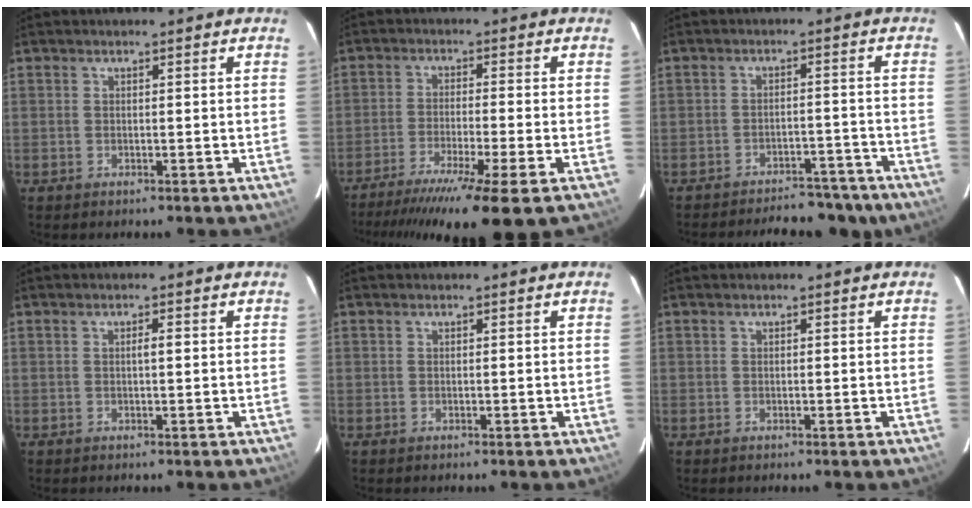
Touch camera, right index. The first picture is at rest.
{"total": 14.2, "force": [-10.2, -1.2, 9.7], "torque": [-0.140, -0.041, -0.163]}
{"total": 13.5, "force": [-12.0, 4.8, 4.1], "torque": [-0.055, 0.011, -0.147]}
{"total": 1.1, "force": [0.1, 0.1, 1.0], "torque": [-0.018, 0.002, 0.000]}
{"total": 0.0}
{"total": 0.0}